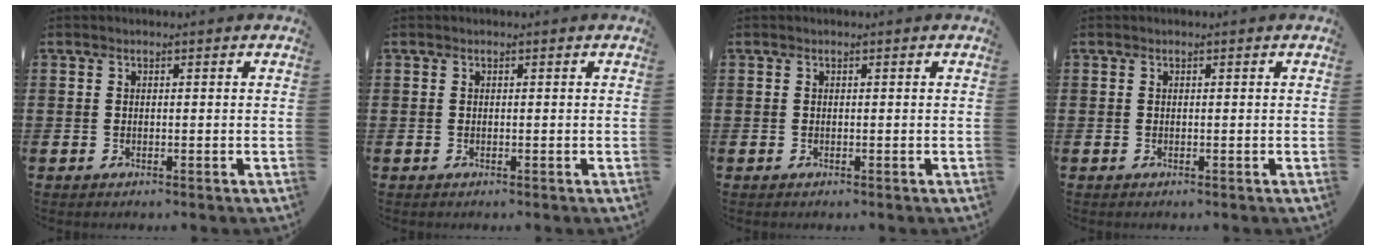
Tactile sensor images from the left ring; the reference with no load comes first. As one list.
[{"total": 0.0}, {"total": 0.0}, {"total": 0.0}]